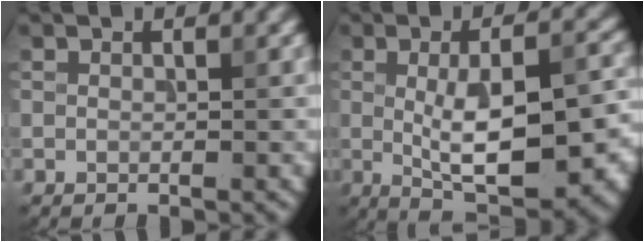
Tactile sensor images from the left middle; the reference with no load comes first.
{"total": 11.2, "force": [-1.0, 4.1, 10.3], "torque": [-0.152, -0.010, -0.009]}